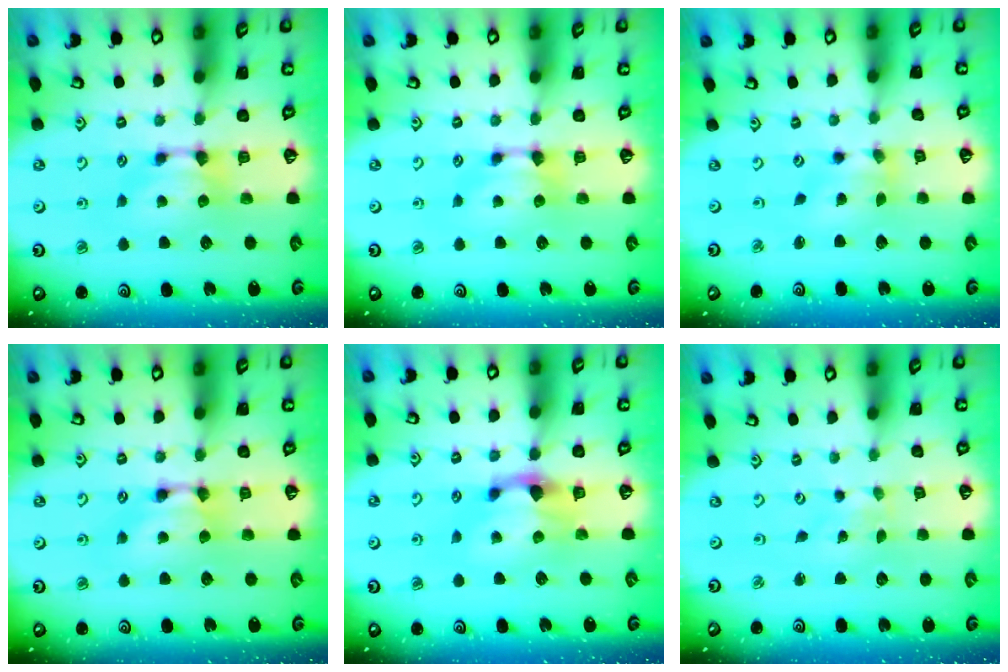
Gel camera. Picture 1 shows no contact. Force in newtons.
{"total": 0.0}
{"total": 1.4, "press": 0.8, "slide": 1.2}
{"total": 1.6, "press": 1.5, "slide": 0.1}
{"total": 1.7, "press": 1.2, "slide": 1.3}
{"total": 6.9, "press": 6.9, "slide": 0.4}